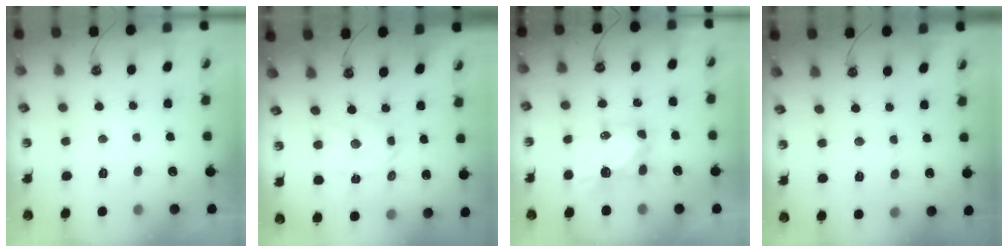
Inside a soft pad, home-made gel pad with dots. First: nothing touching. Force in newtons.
{"total": 8.2, "press": 8.1, "slide": 1.2}
{"total": 6.7, "press": 6.7, "slide": 0.4}
{"total": 3.5, "press": 3.4, "slide": 0.6}